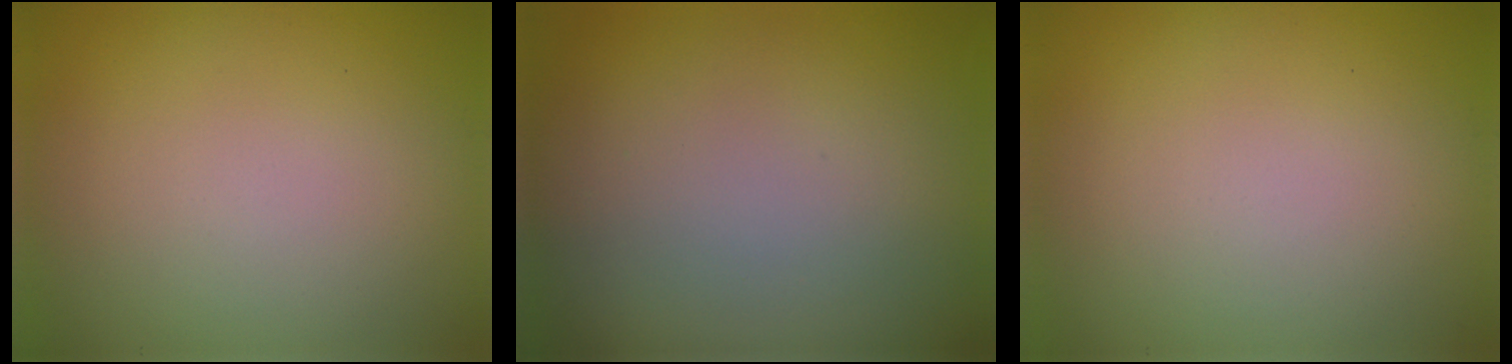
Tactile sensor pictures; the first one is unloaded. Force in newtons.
{"total": 0.0}
{"total": 0.0}